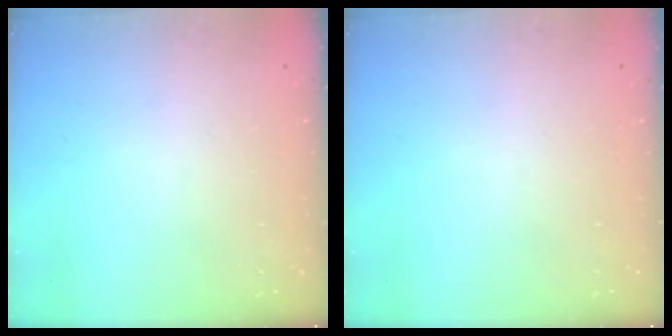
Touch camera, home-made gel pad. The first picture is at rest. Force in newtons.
{"total": 0.0}